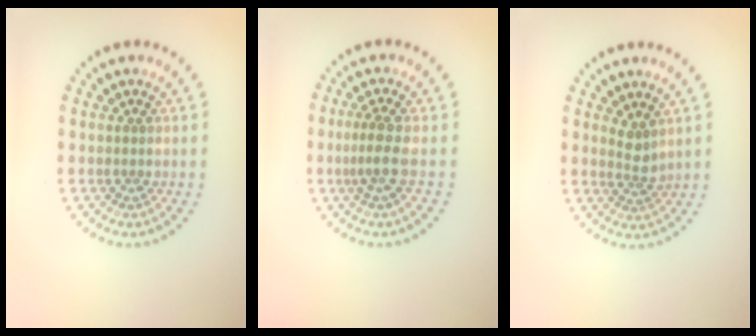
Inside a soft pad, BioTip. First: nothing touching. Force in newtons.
{"total": 2.3, "press": 1.5, "slide": 1.7}
{"total": 1.8, "press": 1.3, "slide": 1.2}